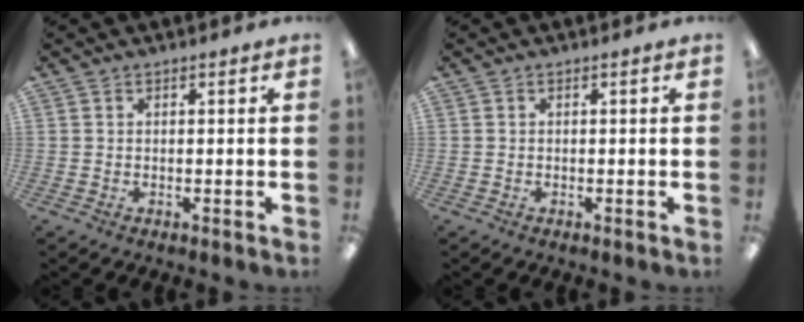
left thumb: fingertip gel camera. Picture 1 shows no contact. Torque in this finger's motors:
{"motor_torque": [0.00, 0.00, 0.06, 0.02, 0.00]}